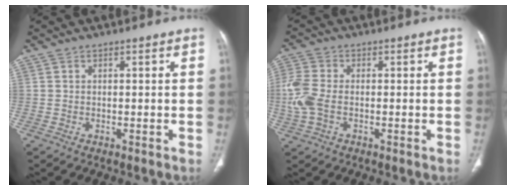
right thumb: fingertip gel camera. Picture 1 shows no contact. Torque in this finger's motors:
{"motor_torque": [-0.03, -0.15, 0.27, 0.51, 0.00]}